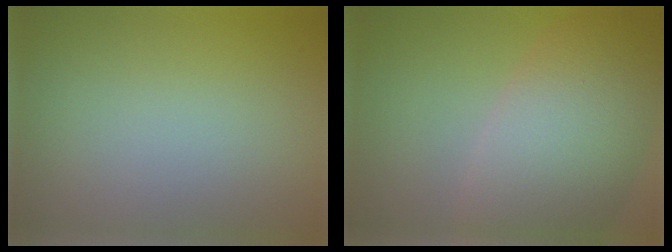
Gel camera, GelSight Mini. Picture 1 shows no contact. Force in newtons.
{"total": 10.0, "press": 10.0, "slide": 0.6}